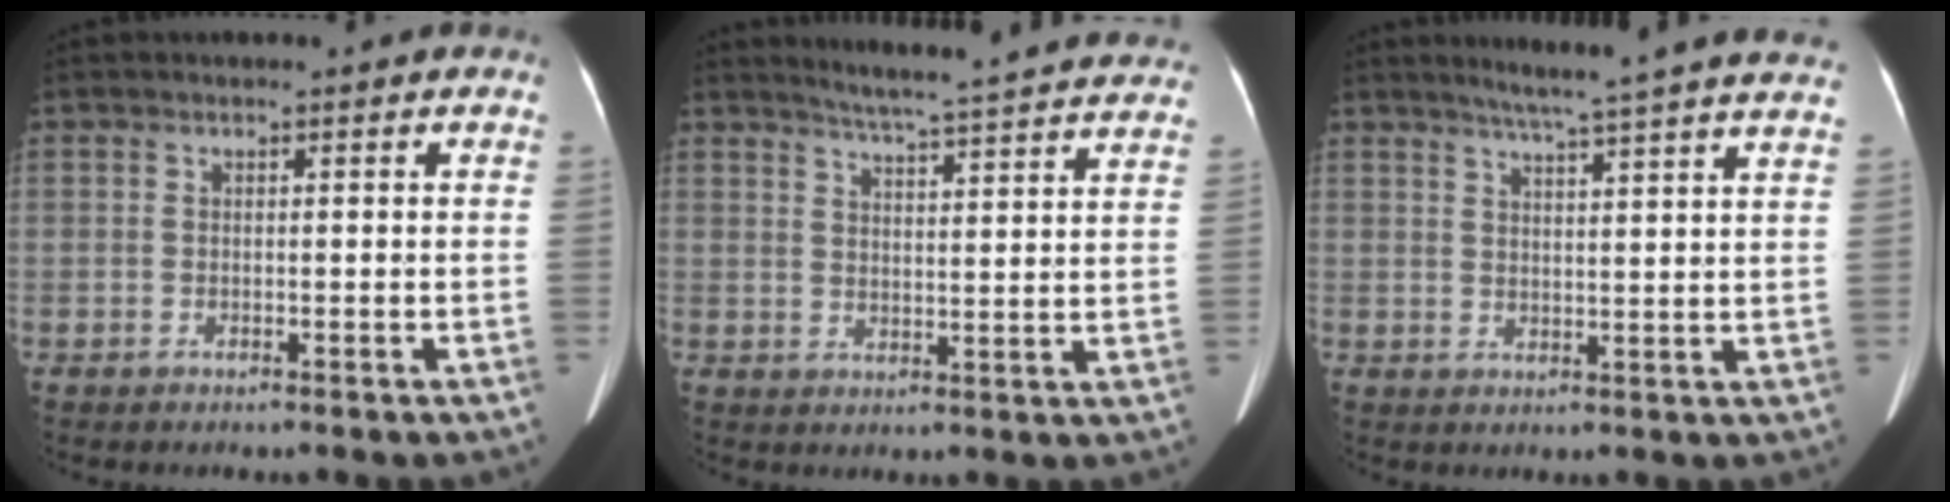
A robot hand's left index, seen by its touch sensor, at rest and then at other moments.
{"total": 21.6, "force": [20.3, 0.7, 7.4], "torque": [-0.107, -0.039, 0.244]}
{"total": 17.0, "force": [15.0, -0.9, 7.8], "torque": [-0.120, -0.021, 0.183]}